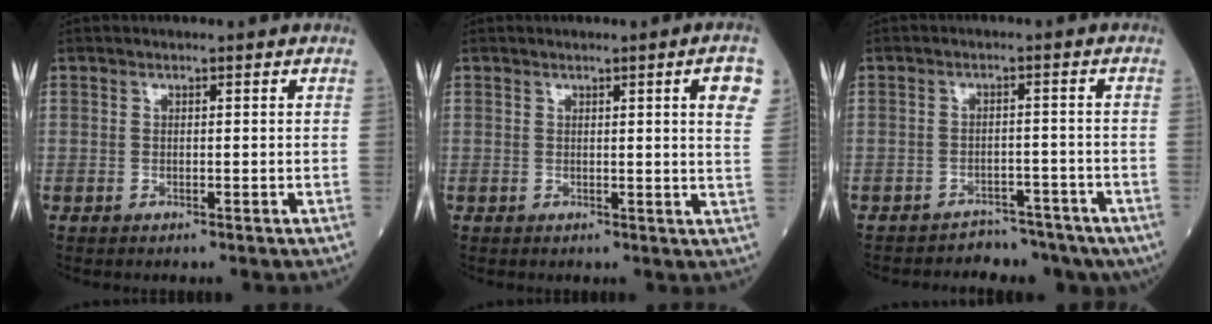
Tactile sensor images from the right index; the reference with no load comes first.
{"total": 5.1, "force": [2.0, -0.3, 4.7], "torque": [-0.052, -0.007, 0.017]}
{"total": 7.7, "force": [-6.5, 3.9, 0.8], "torque": [0.004, 0.025, -0.079]}